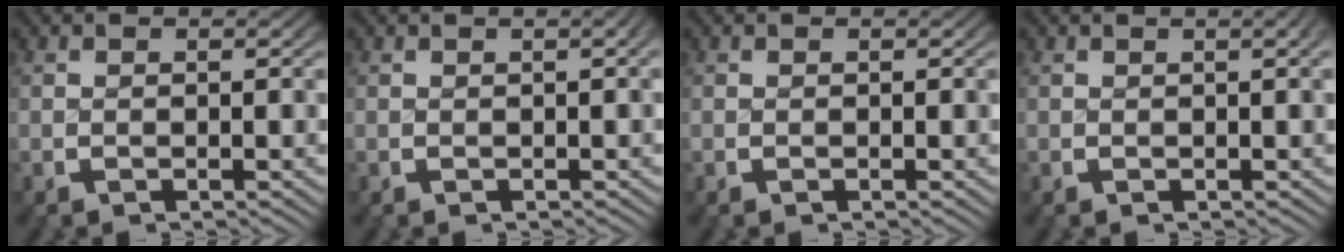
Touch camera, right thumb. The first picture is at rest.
{"total": 0.9, "force": [0.1, 0.2, 0.9], "torque": [-0.010, 0.005, 0.002]}
{"total": 0.0}
{"total": 1.3, "force": [0.3, 0.3, 1.3], "torque": [-0.014, 0.004, 0.005]}